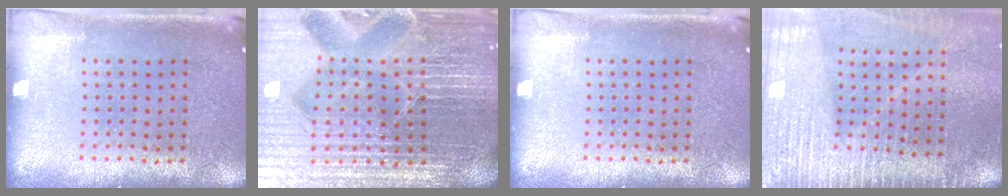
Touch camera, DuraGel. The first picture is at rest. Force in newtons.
{"total": 7.0, "press": 6.2, "slide": 3.4}
{"total": 0.0}
{"total": 4.0, "press": 3.3, "slide": 2.1}